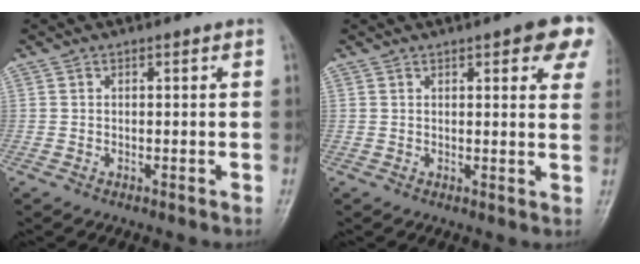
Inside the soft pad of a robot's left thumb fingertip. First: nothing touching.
{"total": 9.7, "force": [4.9, 3.0, 7.8], "torque": [-0.059, -0.009, 0.051]}